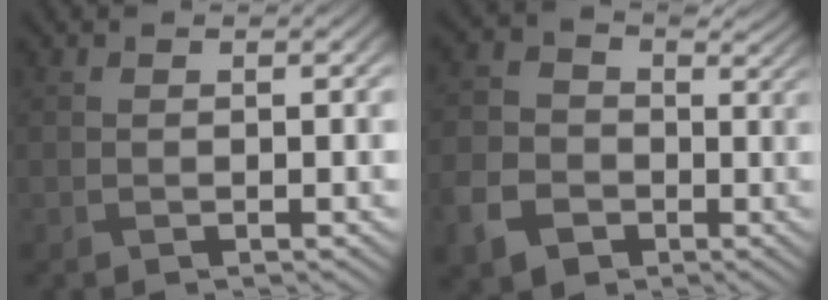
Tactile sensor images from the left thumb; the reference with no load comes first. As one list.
[{"total": 8.5, "force": [-2.1, 7.0, 4.3], "torque": [-0.124, -0.024, -0.049]}]